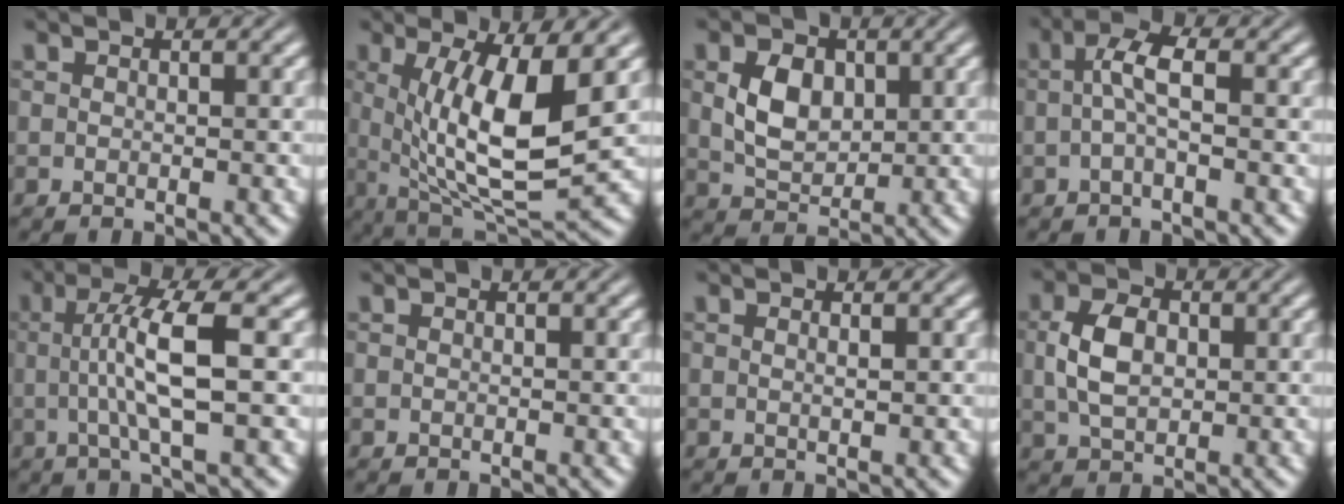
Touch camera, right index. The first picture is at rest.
{"total": 9.8, "force": [0.2, 3.9, 8.9], "torque": [-0.153, -0.037, 0.032]}
{"total": 3.3, "force": [0.7, 1.9, 2.5], "torque": [-0.037, -0.010, 0.022]}
{"total": 2.8, "force": [0.0, -0.1, 2.8], "torque": [-0.047, 0.005, -0.001]}
{"total": 5.2, "force": [0.5, 0.0, 5.1], "torque": [-0.089, 0.006, 0.010]}
{"total": 0.0}
{"total": 1.0, "force": [0.3, -0.8, 0.4], "torque": [-0.003, -0.004, 0.009]}
{"total": 3.2, "force": [0.4, 1.6, 2.7], "torque": [-0.051, -0.003, 0.018]}